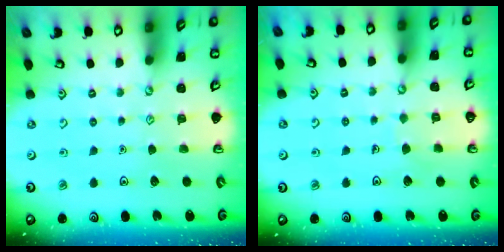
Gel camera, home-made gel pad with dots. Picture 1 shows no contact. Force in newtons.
{"total": 4.0, "press": 4.0, "slide": 0.3}